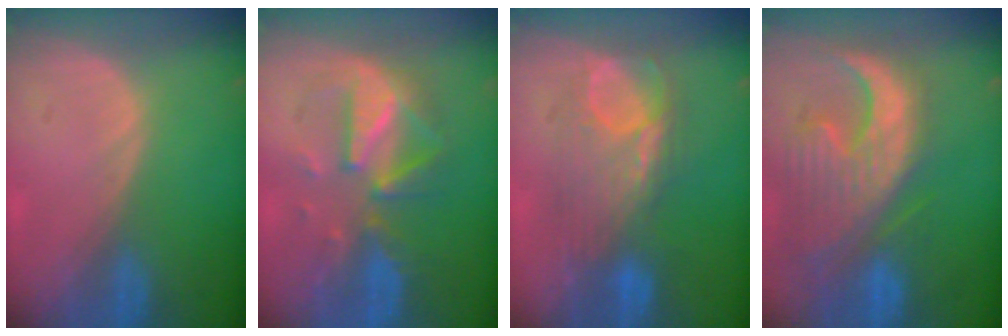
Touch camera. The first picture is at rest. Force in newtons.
{"total": 8.0, "press": 8.0, "slide": 0.6}
{"total": 8.1, "press": 8.0, "slide": 0.7}
{"total": 13.4, "press": 11.3, "slide": 7.1}